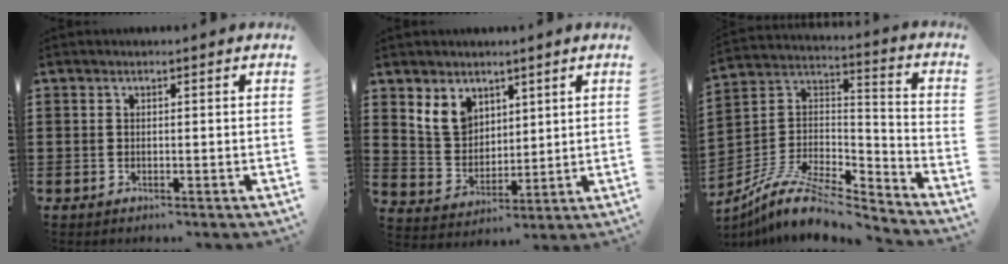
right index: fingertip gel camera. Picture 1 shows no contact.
{"total": 6.6, "force": [3.8, 4.9, 2.2], "torque": [-0.070, 0.009, 0.074]}
{"total": 10.7, "force": [-8.6, 3.3, 5.4], "torque": [-0.107, 0.023, -0.170]}